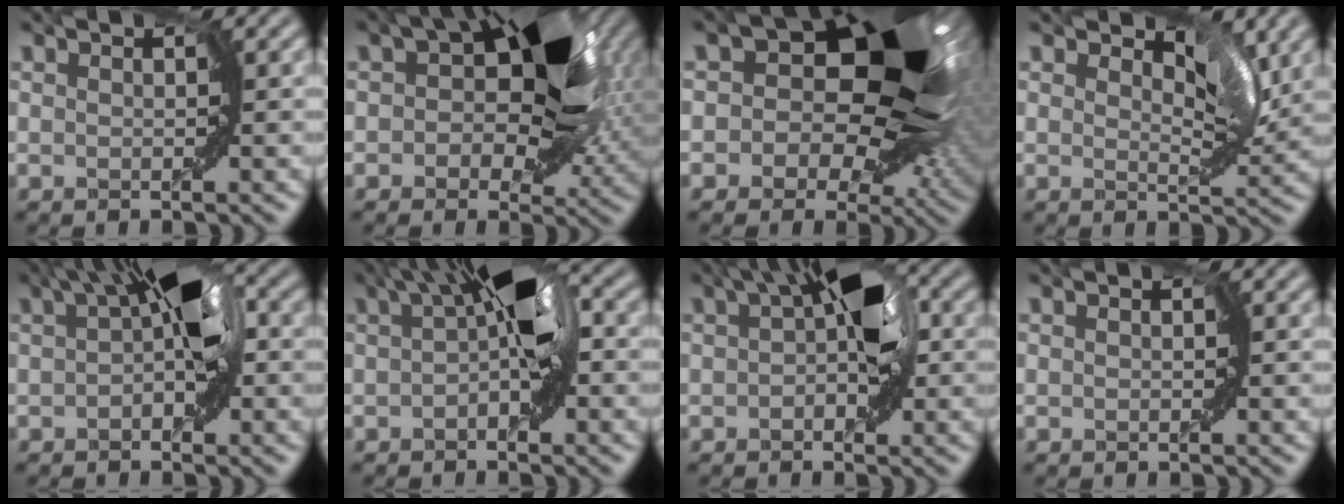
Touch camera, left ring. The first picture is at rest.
{"total": 11.0, "force": [2.3, 6.6, 8.5], "torque": [-0.085, 0.027, 0.014]}
{"total": 17.5, "force": [4.1, 11.3, 12.7], "torque": [-0.159, 0.039, 0.039]}
{"total": 4.9, "force": [3.1, 1.9, 3.3], "torque": [-0.056, 0.001, 0.040]}
{"total": 5.7, "force": [1.0, 2.0, 5.2], "torque": [-0.075, 0.020, 0.011]}
{"total": 6.3, "force": [0.9, 2.1, 5.9], "torque": [-0.090, 0.025, 0.006]}
{"total": 5.5, "force": [1.0, 2.2, 4.9], "torque": [-0.065, 0.020, 0.012]}
{"total": 0.0}